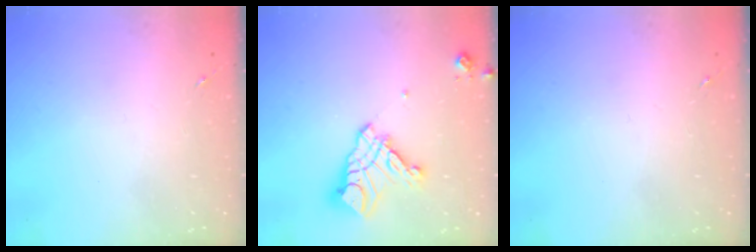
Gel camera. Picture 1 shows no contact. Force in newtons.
{"total": 14.4, "press": 14.3, "slide": 1.5}
{"total": 0.0}